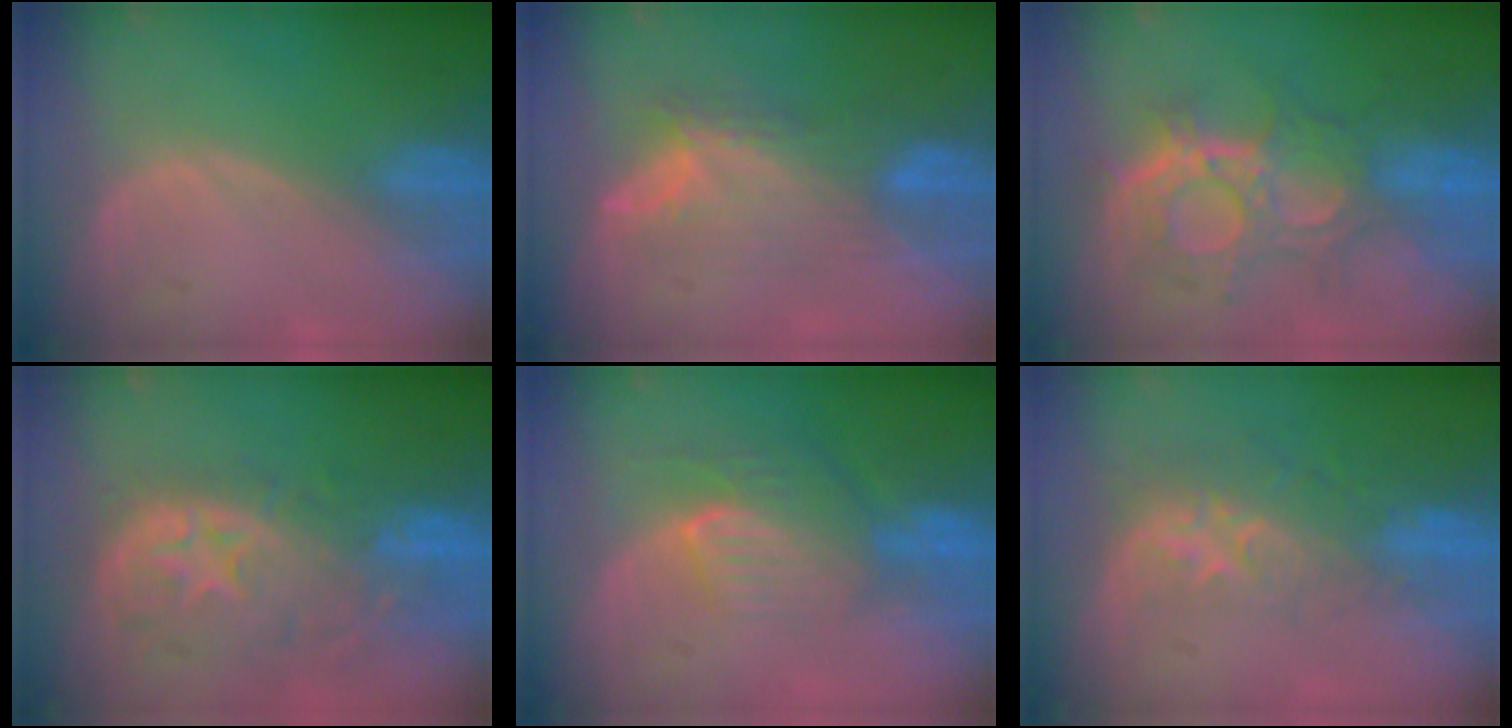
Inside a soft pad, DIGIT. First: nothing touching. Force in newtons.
{"total": 7.1, "press": 6.9, "slide": 1.6}
{"total": 9.5, "press": 9.3, "slide": 2.0}
{"total": 11.0, "press": 9.7, "slide": 5.1}
{"total": 8.1, "press": 7.1, "slide": 3.7}
{"total": 8.9, "press": 7.2, "slide": 5.2}